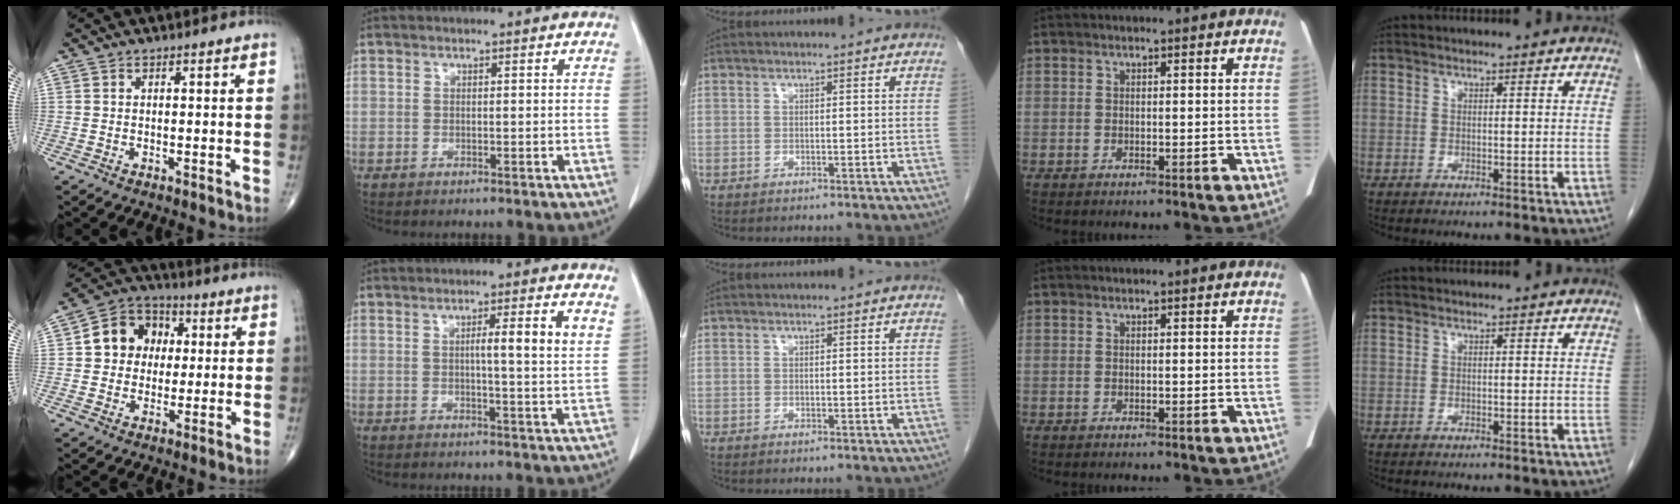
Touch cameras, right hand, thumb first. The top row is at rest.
{"thumb": {"total": 10.5, "force": [1.5, 8.8, 5.5], "torque": [-0.052, 0.019, 0.014]}, "index": {"total": 6.3, "force": [2.1, -0.2, 5.9], "torque": [-0.083, 0.000, 0.025]}}